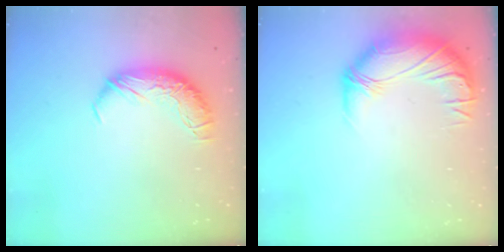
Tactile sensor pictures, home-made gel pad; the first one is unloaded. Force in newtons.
{"total": 2.8, "press": 0.8, "slide": 2.7}